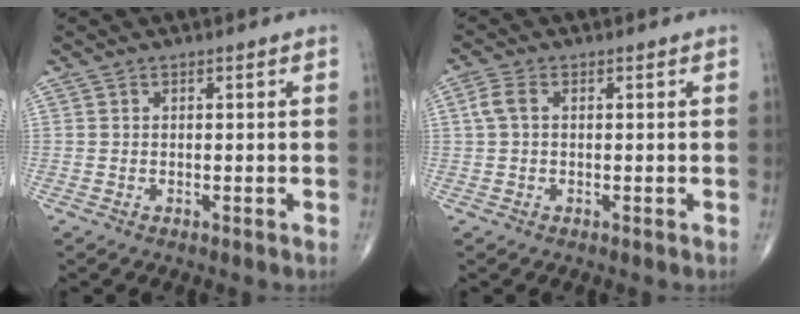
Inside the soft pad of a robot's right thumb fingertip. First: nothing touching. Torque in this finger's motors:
{"motor_torque": [-0.18, 0.17, 0.16, -0.08, 0.00]}